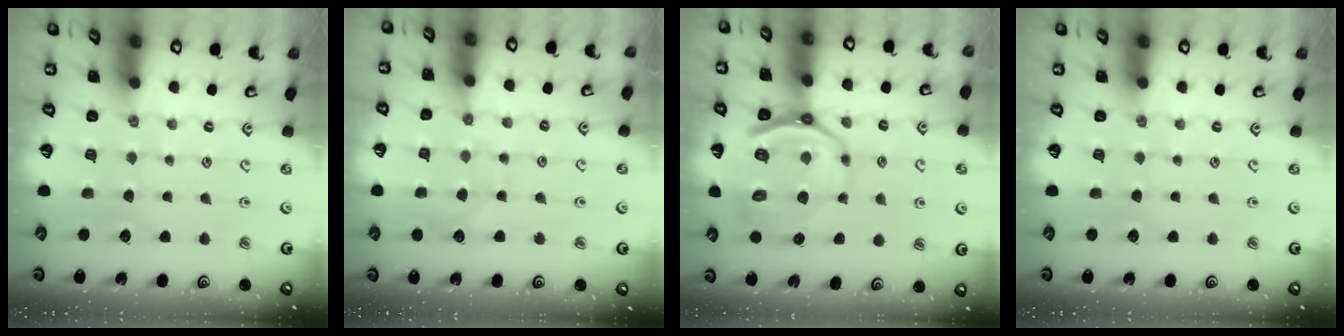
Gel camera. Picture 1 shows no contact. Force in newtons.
{"total": 6.3, "press": 6.3, "slide": 0.4}
{"total": 13.1, "press": 12.7, "slide": 3.2}
{"total": 0.0}